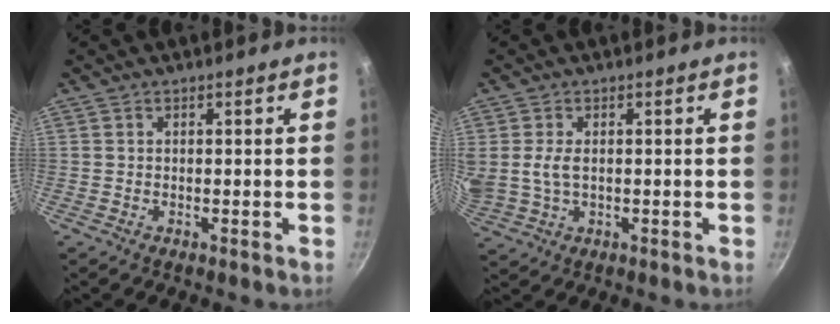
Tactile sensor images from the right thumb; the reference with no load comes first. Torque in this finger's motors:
{"motor_torque": [2.19, 2.47, 1.24, -0.33, 0.24]}